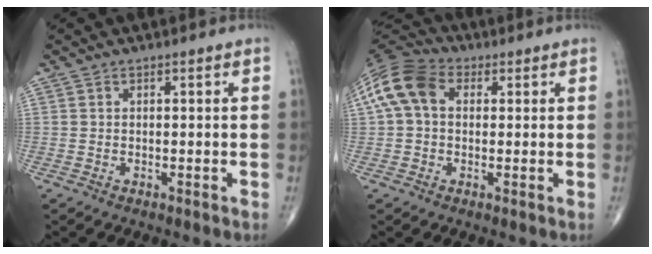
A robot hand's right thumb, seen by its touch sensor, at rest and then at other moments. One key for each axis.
{"total": 11.1, "fx": 2.2, "fy": 7.7, "fz": 7.6, "tx": -0.155, "ty": 0.034, "tz": 0.030}